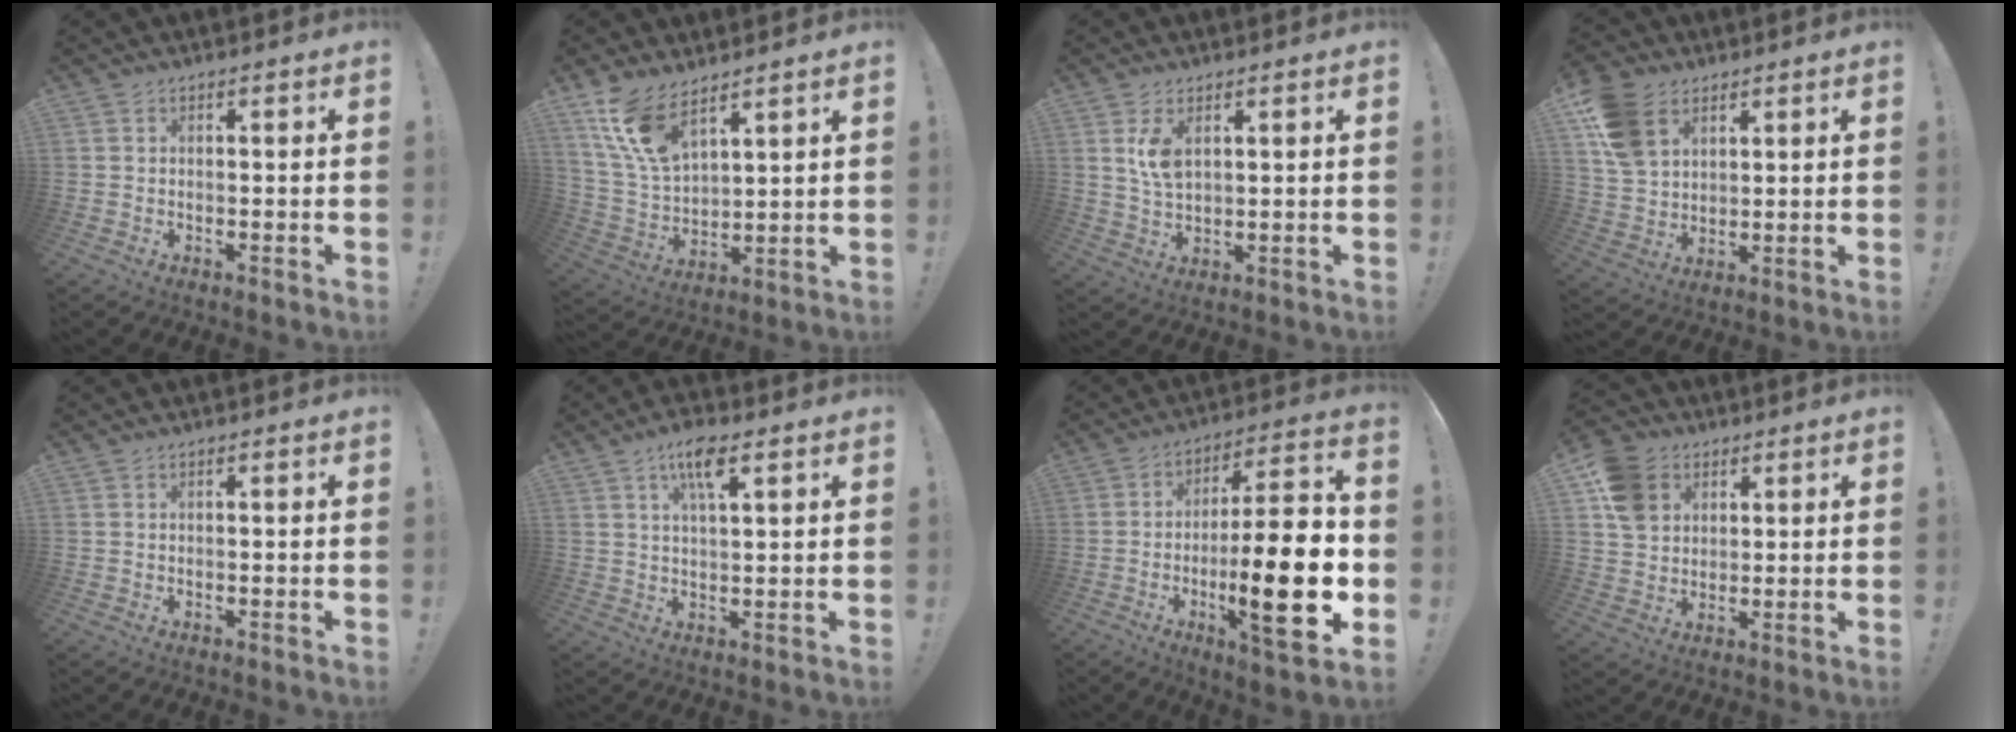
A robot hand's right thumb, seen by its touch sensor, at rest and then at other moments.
{"total": 12.9, "force": [9.1, 5.7, 7.3], "torque": [-0.156, -0.045, 0.174]}
{"total": 6.0, "force": [2.5, 3.3, 4.4], "torque": [-0.082, -0.009, 0.041]}
{"total": 12.5, "force": [6.0, 8.7, 6.7], "torque": [-0.129, -0.014, 0.120]}
{"total": 0.0}
{"total": 7.4, "force": [3.9, 2.3, 5.9], "torque": [-0.103, -0.007, 0.063]}
{"total": 23.1, "force": [-5.6, 6.0, 21.6], "torque": [-0.344, 0.019, -0.086]}
{"total": 10.4, "force": [4.2, 8.4, 4.6], "torque": [-0.080, -0.005, 0.086]}